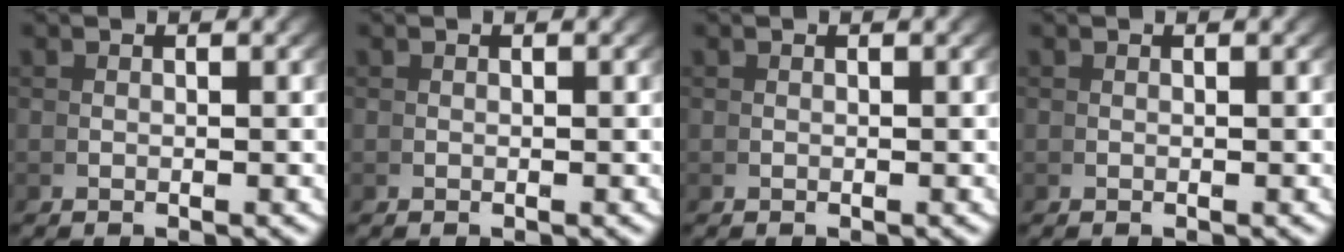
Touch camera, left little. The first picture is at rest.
{"total": 0.0}
{"total": 0.0}
{"total": 0.0}